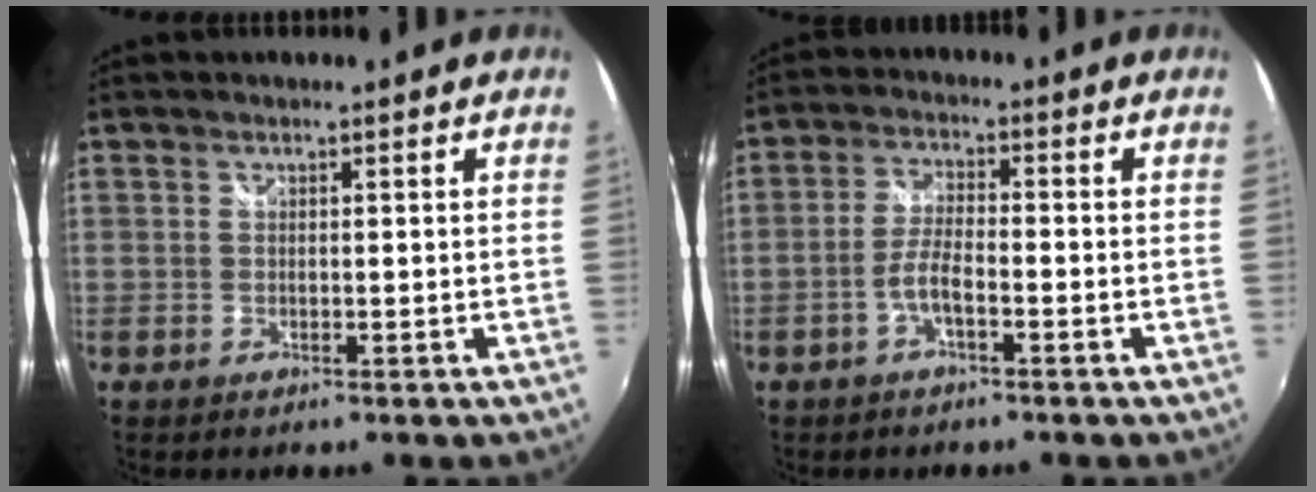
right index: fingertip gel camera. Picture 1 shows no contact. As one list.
[{"total": 4.4, "force": [-2.2, 1.1, 3.6], "torque": [-0.080, 0.005, -0.042]}]